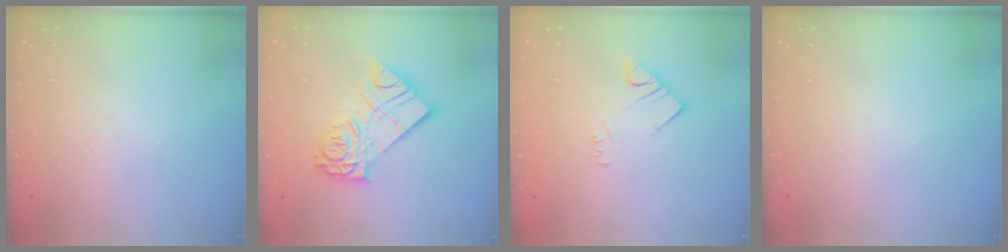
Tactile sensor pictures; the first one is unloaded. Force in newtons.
{"total": 15.7, "press": 15.6, "slide": 1.2}
{"total": 3.1, "press": 3.0, "slide": 0.4}
{"total": 0.0}